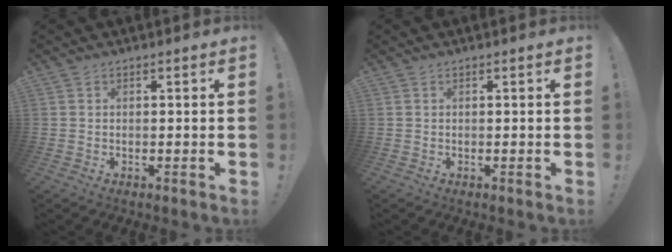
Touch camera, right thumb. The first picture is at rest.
{"total": 0.0}